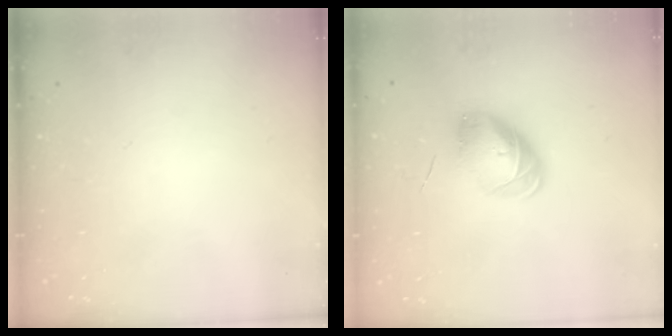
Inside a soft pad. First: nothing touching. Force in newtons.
{"total": 7.4, "press": 7.4, "slide": 0.9}